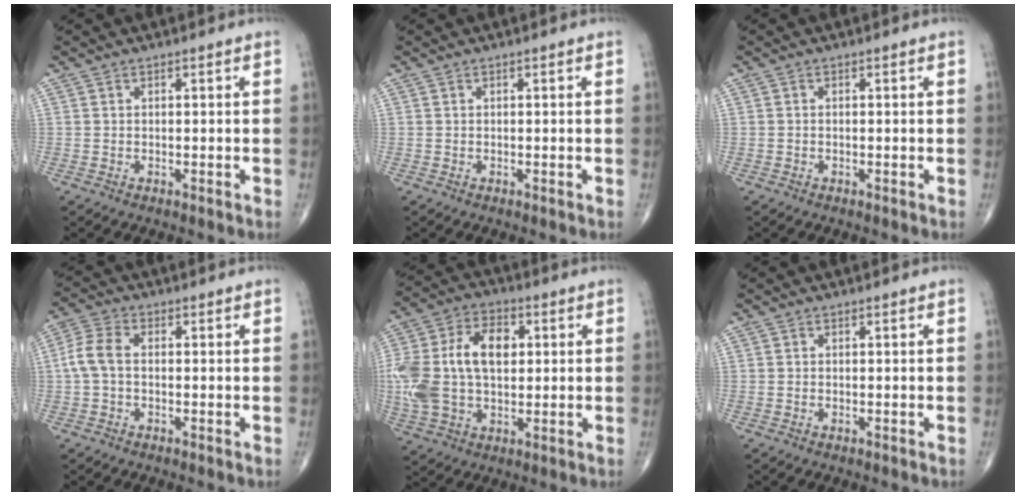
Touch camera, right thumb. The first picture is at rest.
{"total": 0.0}
{"total": 0.0}
{"total": 5.3, "force": [-0.3, 3.3, 4.2], "torque": [-0.096, 0.016, -0.012]}
{"total": 19.6, "force": [1.6, 12.4, 15.1], "torque": [-0.329, 0.020, 0.029]}
{"total": 0.0}